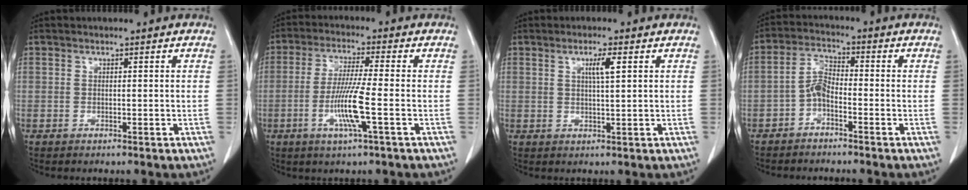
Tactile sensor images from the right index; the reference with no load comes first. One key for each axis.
{"total": 8.2, "fx": -2.3, "fy": -0.5, "fz": 7.8, "tx": -0.154, "ty": -0.012, "tz": -0.048}
{"total": 3.1, "fx": 1.1, "fy": 0.0, "fz": 2.9, "tx": -0.050, "ty": -0.001, "tz": 0.018}
{"total": 3.9, "fx": -2.0, "fy": 1.6, "fz": 3.0, "tx": -0.063, "ty": 0.009, "tz": -0.045}